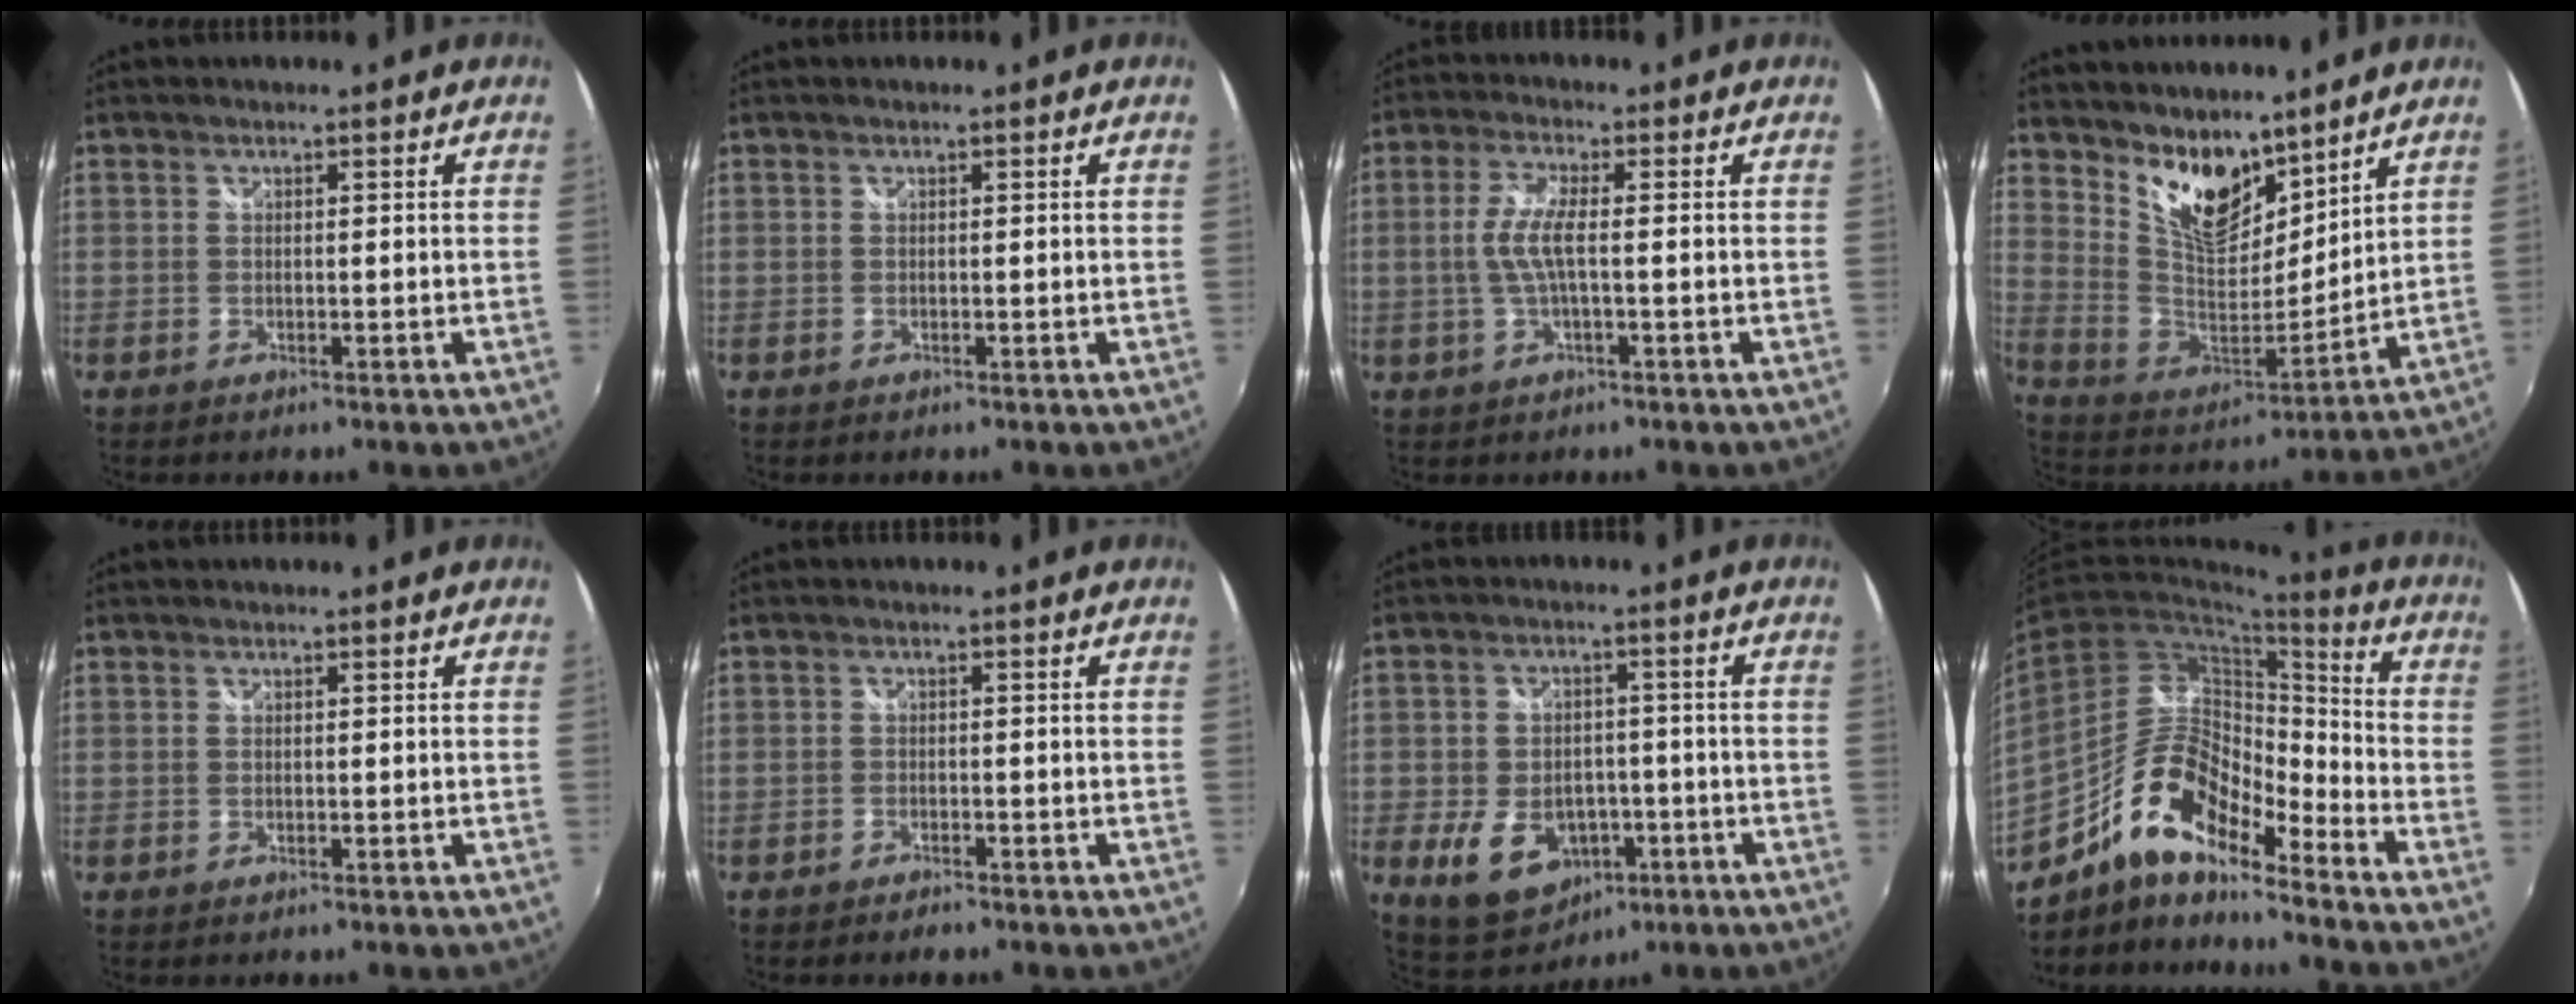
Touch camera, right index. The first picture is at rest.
{"total": 0.0}
{"total": 5.5, "force": [-0.6, 1.0, 5.4], "torque": [-0.109, 0.001, -0.009]}
{"total": 14.3, "force": [10.3, 6.6, 7.4], "torque": [-0.143, -0.001, 0.197]}
{"total": 0.0}
{"total": 2.2, "force": [-1.9, 0.7, 0.8], "torque": [-0.024, -0.006, -0.035]}
{"total": 11.8, "force": [-4.7, 8.6, 6.5], "torque": [-0.155, -0.007, -0.061]}
{"total": 15.9, "force": [-10.9, 5.3, 10.2], "torque": [-0.187, 0.004, -0.207]}